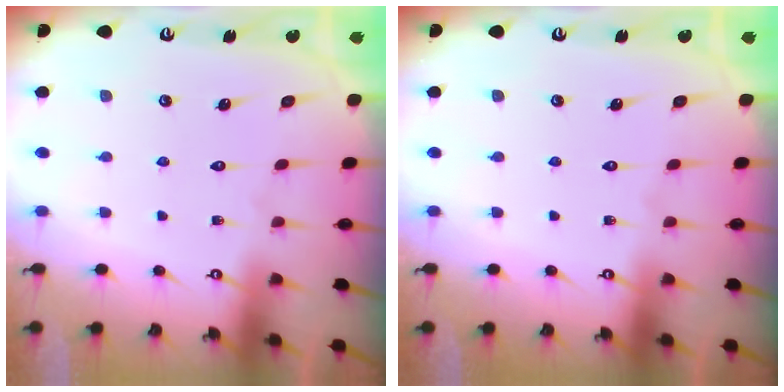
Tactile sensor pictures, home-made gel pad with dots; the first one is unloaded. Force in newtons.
{"total": 0.0}